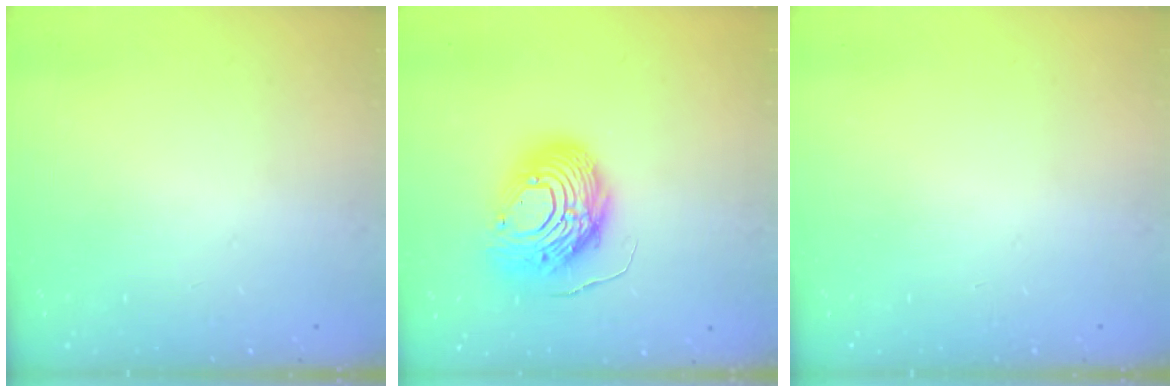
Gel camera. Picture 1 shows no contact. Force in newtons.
{"total": 14.3, "press": 14.3, "slide": 1.4}
{"total": 0.0}